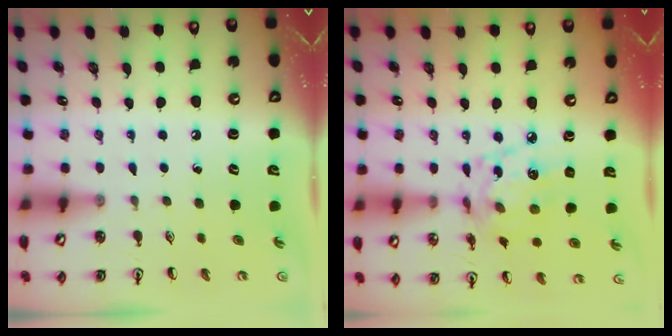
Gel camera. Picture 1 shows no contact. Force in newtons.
{"total": 11.9, "press": 11.8, "slide": 0.7}